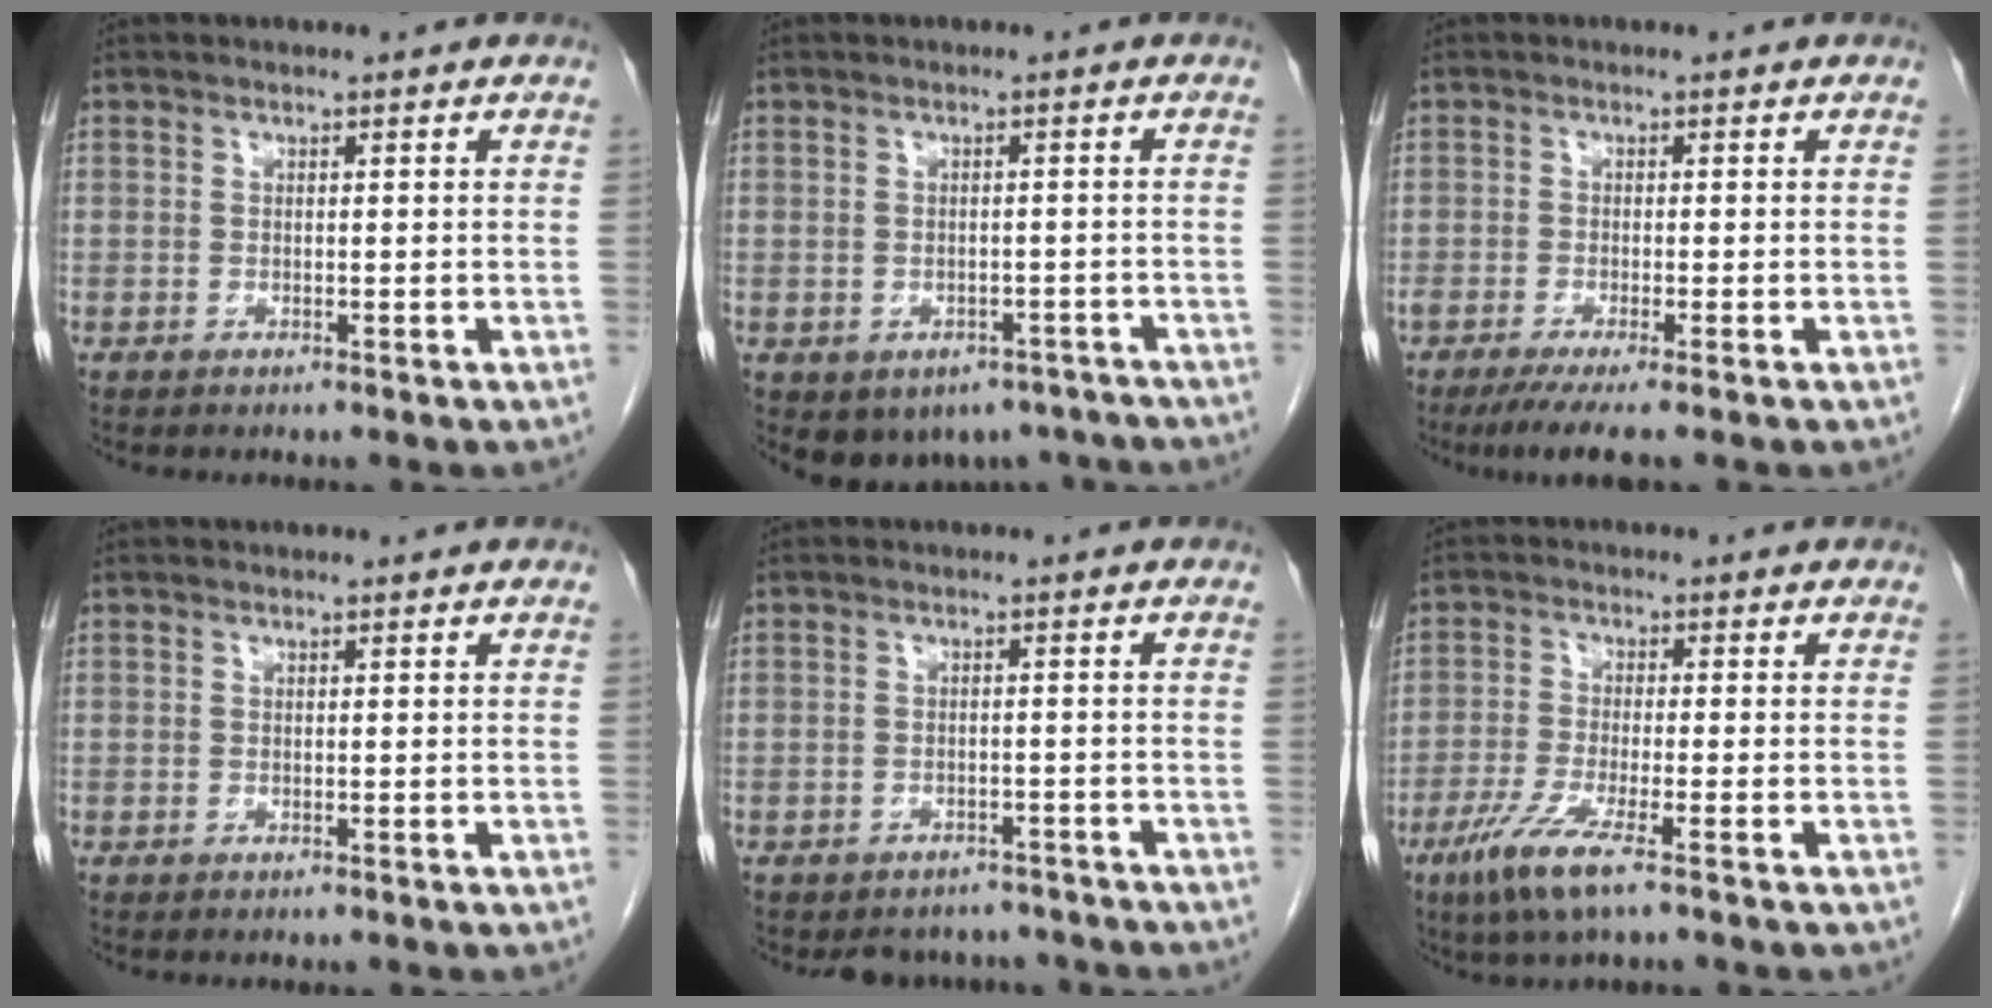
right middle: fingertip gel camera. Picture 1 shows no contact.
{"total": 7.4, "force": [-5.0, 5.1, 1.9], "torque": [-0.017, 0.015, -0.058]}
{"total": 5.0, "force": [-3.7, 0.0, 3.4], "torque": [-0.049, -0.012, -0.062]}
{"total": 0.0}
{"total": 6.1, "force": [-5.5, 2.5, 0.1], "torque": [0.006, 0.011, -0.065]}
{"total": 6.8, "force": [-4.1, 0.3, 5.4], "torque": [-0.114, -0.019, -0.080]}